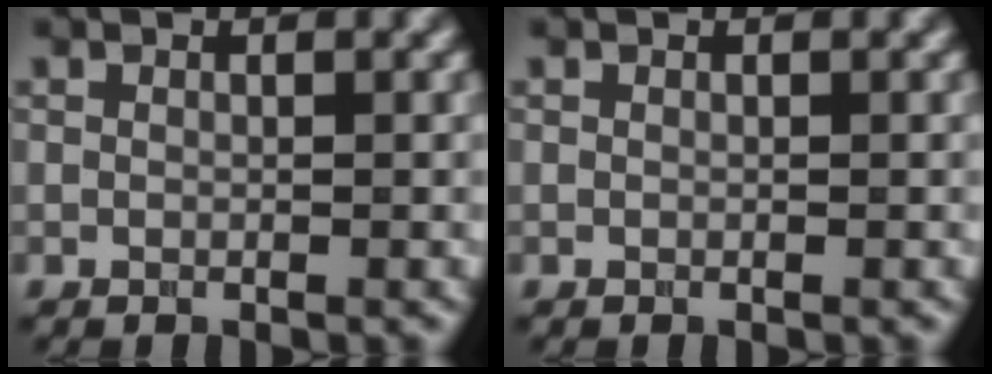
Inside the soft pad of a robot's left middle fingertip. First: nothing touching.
{"total": 0.0}